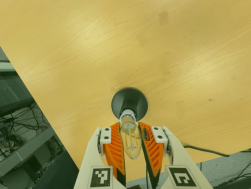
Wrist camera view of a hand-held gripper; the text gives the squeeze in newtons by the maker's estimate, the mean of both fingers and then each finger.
{"total": 20.4, "left": 21.7, "right": 19.0}